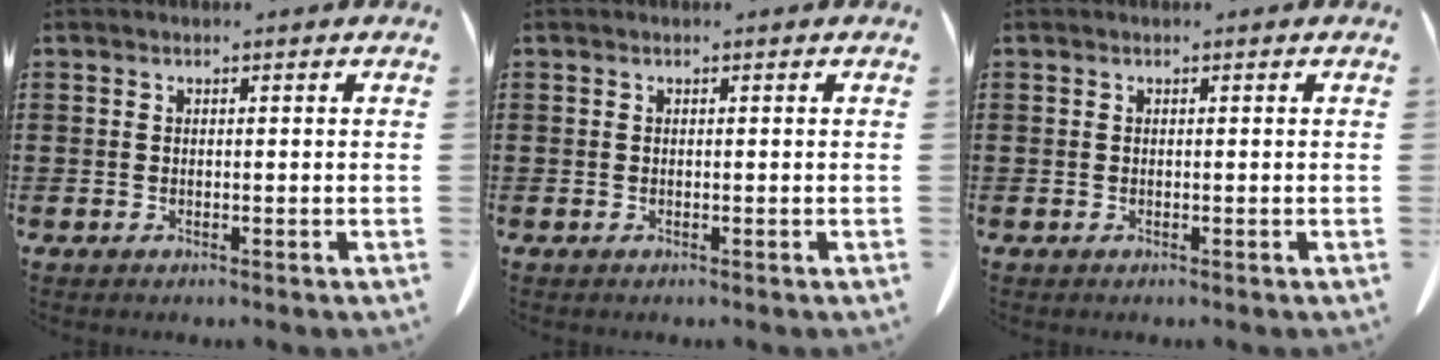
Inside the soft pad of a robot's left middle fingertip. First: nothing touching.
{"total": 0.0}
{"total": 0.0}